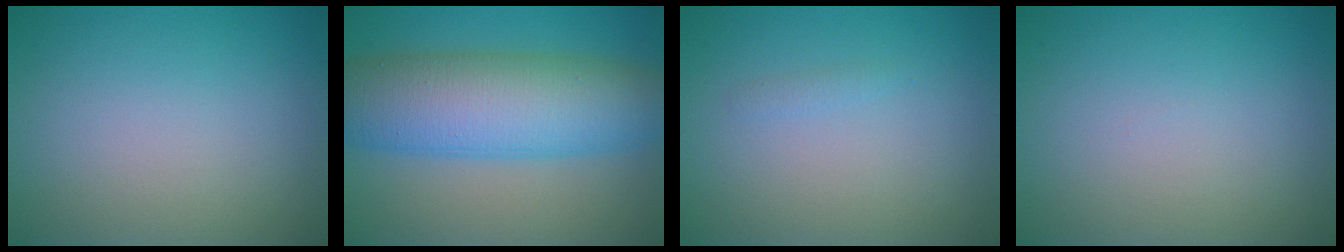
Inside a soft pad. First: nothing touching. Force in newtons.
{"total": 10.4, "press": 10.4, "slide": 0.1}
{"total": 0.6, "press": 0.6, "slide": 0.0}
{"total": 0.0}